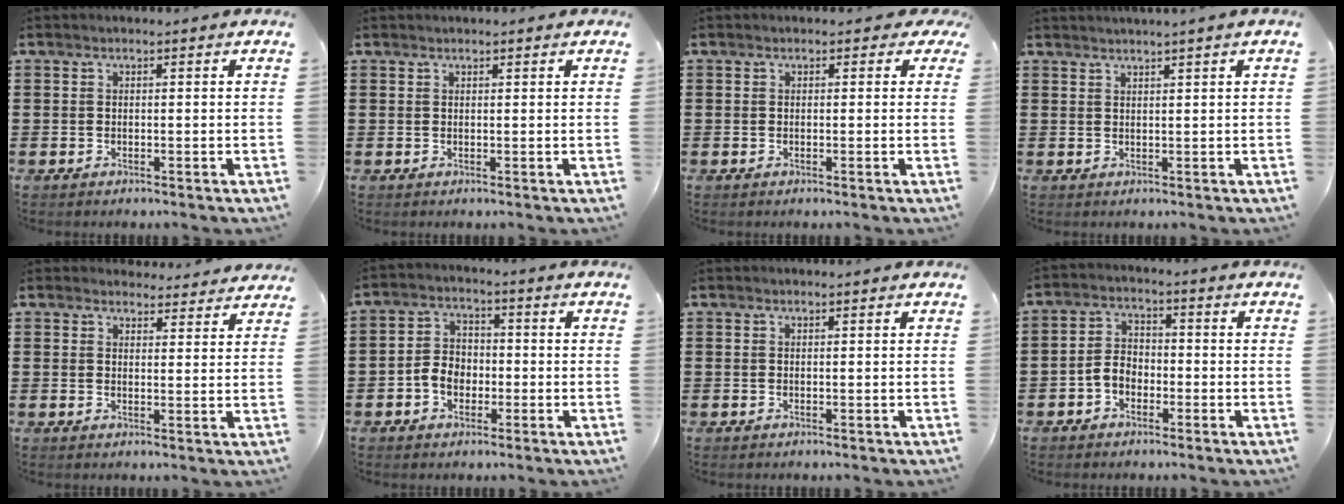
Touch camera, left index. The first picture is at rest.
{"total": 0.7, "force": [0.6, 0.1, 0.2], "torque": [-0.007, 0.000, 0.012]}
{"total": 0.9, "force": [0.0, 0.8, 0.4], "torque": [-0.012, 0.006, -0.002]}
{"total": 1.3, "force": [1.2, -0.6, 0.3], "torque": [-0.005, -0.002, 0.023]}
{"total": 3.5, "force": [3.4, 0.8, 0.3], "torque": [-0.009, -0.014, 0.062]}
{"total": 4.4, "force": [-1.7, 3.4, 2.3], "torque": [-0.056, 0.007, -0.037]}
{"total": 0.0}
{"total": 3.6, "force": [-1.9, 2.4, 1.9], "torque": [-0.053, 0.004, -0.042]}